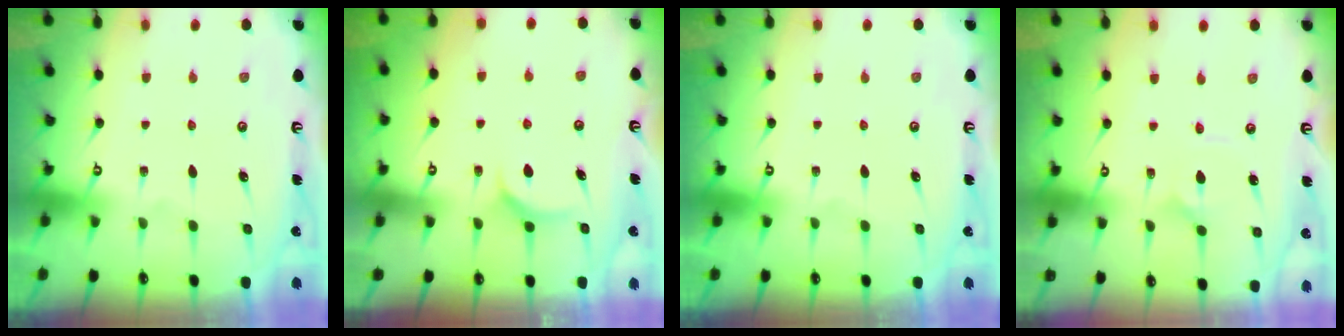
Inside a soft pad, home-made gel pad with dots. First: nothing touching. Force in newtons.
{"total": 4.6, "press": 4.6, "slide": 0.2}
{"total": 0.0}
{"total": 1.8, "press": 1.7, "slide": 0.5}